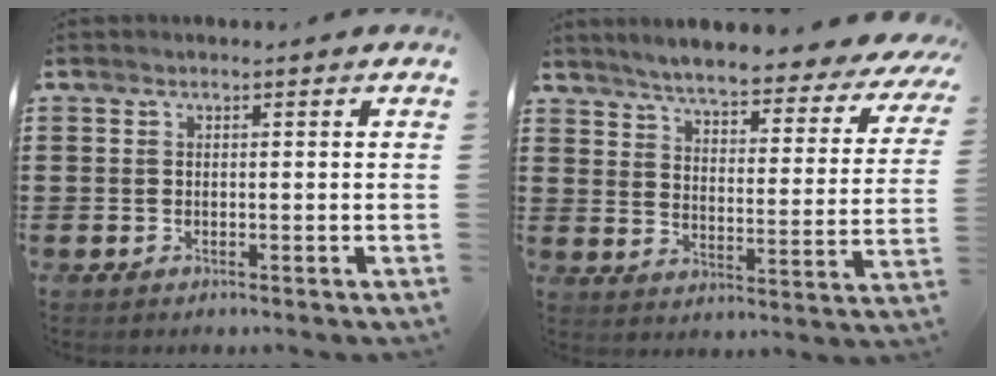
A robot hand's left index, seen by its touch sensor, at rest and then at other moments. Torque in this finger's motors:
{"motor_torque": [2.14, 0.00, 1.05, 0.21]}